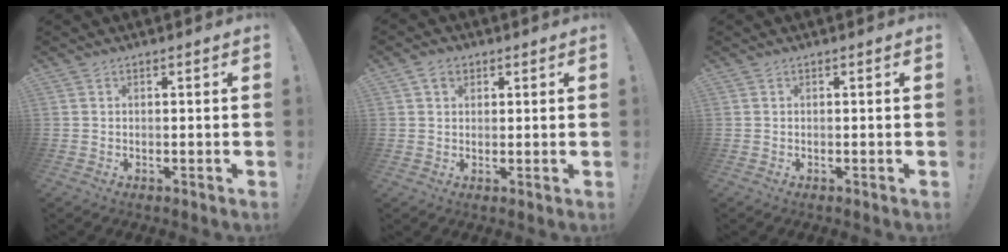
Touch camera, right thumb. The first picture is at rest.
{"total": 3.8, "force": [1.7, 3.0, 1.6], "torque": [-0.035, 0.004, 0.034]}
{"total": 0.0}